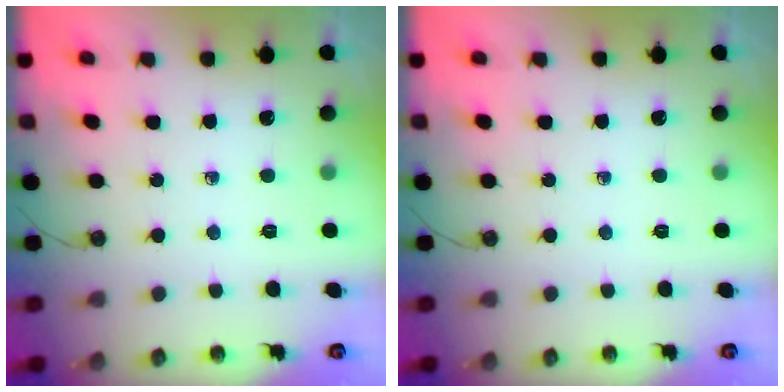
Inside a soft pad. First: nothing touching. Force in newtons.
{"total": 0.0}